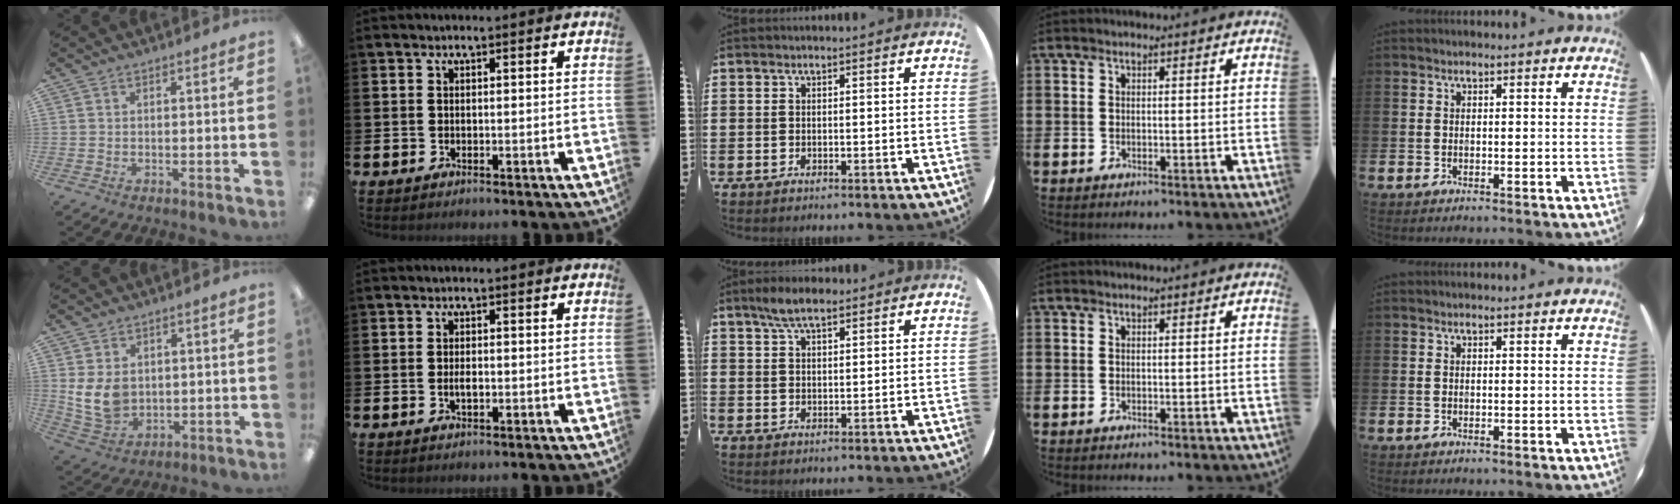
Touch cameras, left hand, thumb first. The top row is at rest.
{"thumb": {"total": 8.6, "force": [1.5, 6.6, 5.3], "torque": [-0.121, -0.006, 0.029]}, "index": {"total": 1.6, "force": [-0.2, 0.8, 1.4], "torque": [-0.020, 0.000, -0.006]}, "middle": {"total": 4.4, "force": [3.3, 1.4, 2.5], "torque": [-0.048, 0.001, 0.059]}}